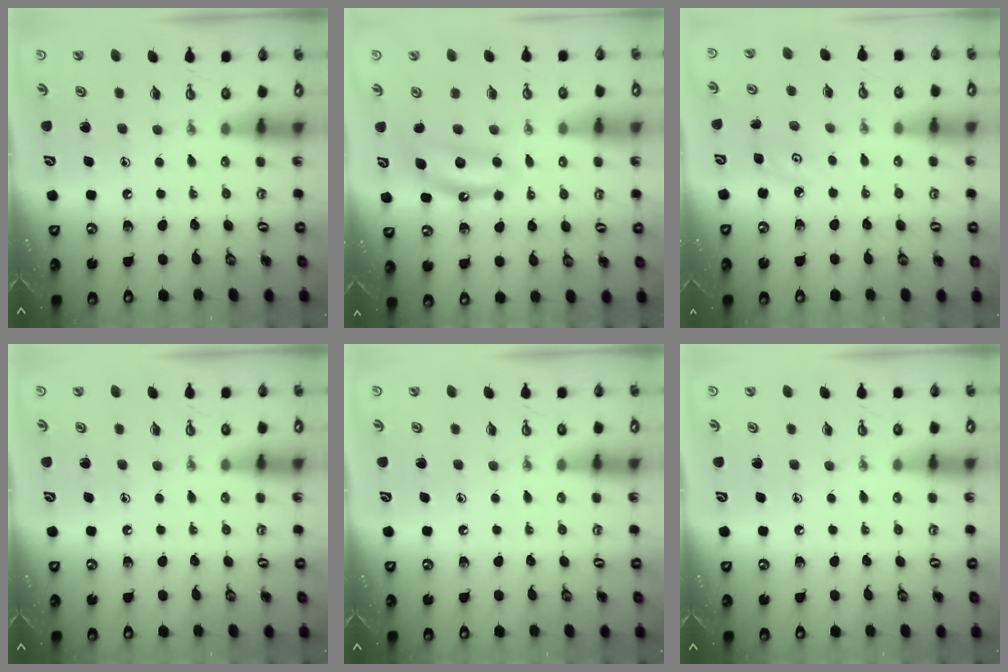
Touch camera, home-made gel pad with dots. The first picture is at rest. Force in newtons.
{"total": 6.7, "press": 6.6, "slide": 0.4}
{"total": 3.6, "press": 3.6, "slide": 0.5}
{"total": 0.0}
{"total": 0.0}
{"total": 0.0}